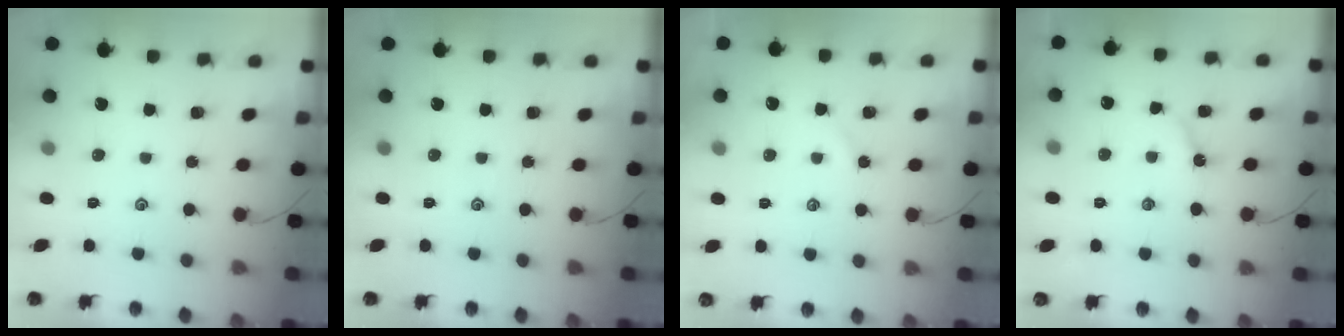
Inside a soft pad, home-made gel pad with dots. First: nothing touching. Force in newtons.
{"total": 0.0}
{"total": 2.2, "press": 2.2, "slide": 0.3}
{"total": 3.7, "press": 3.7, "slide": 0.1}